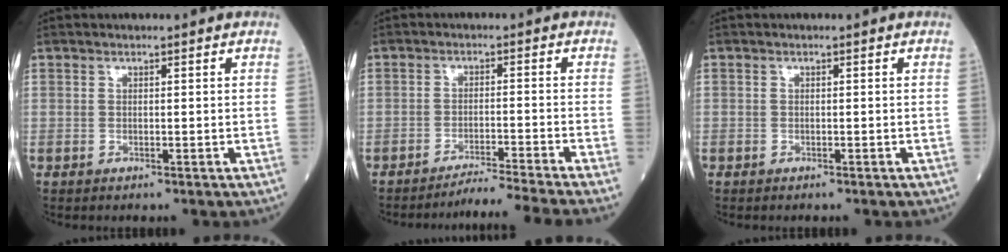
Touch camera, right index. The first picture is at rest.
{"total": 9.2, "force": [-8.2, -3.4, 2.5], "torque": [-0.018, -0.019, -0.129]}
{"total": 0.0}